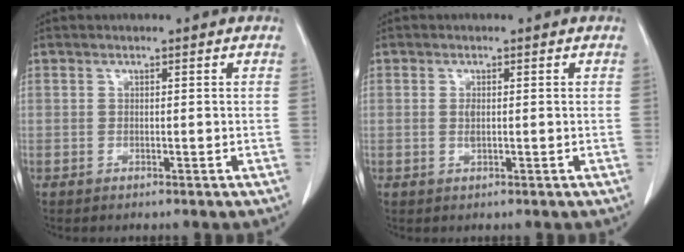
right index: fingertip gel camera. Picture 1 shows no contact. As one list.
[{"total": 1.3, "force": [0.2, 0.5, 1.2], "torque": [-0.023, 0.000, 0.007]}]